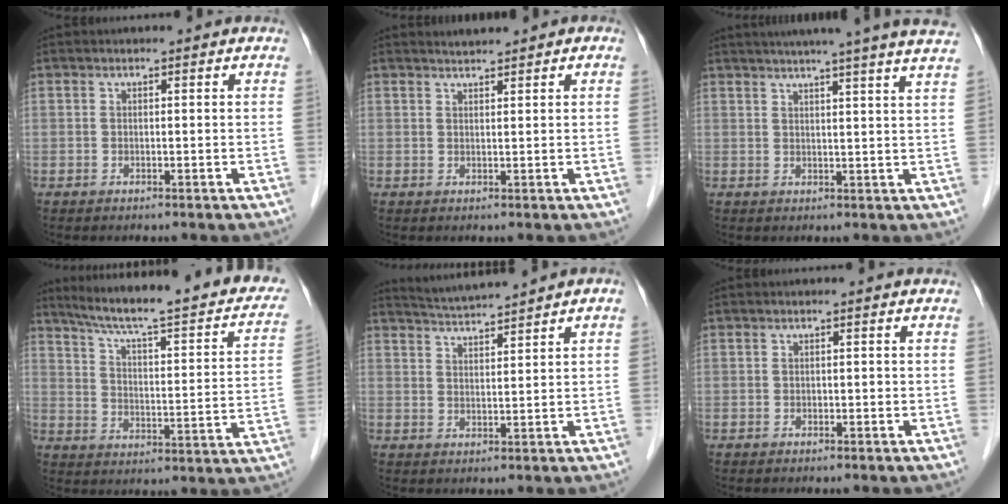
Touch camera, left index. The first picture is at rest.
{"total": 1.4, "force": [1.3, 0.0, 0.3], "torque": [-0.005, 0.010, 0.025]}
{"total": 17.7, "force": [15.3, -1.3, 8.9], "torque": [-0.140, -0.005, 0.183]}
{"total": 26.7, "force": [24.3, 2.0, 11.0], "torque": [-0.171, -0.028, 0.311]}
{"total": 4.3, "force": [4.0, -1.2, 1.0], "torque": [-0.025, 0.008, 0.078]}
{"total": 0.0}